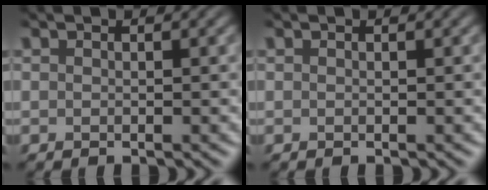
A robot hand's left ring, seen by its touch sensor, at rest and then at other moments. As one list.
[{"total": 0.0}]